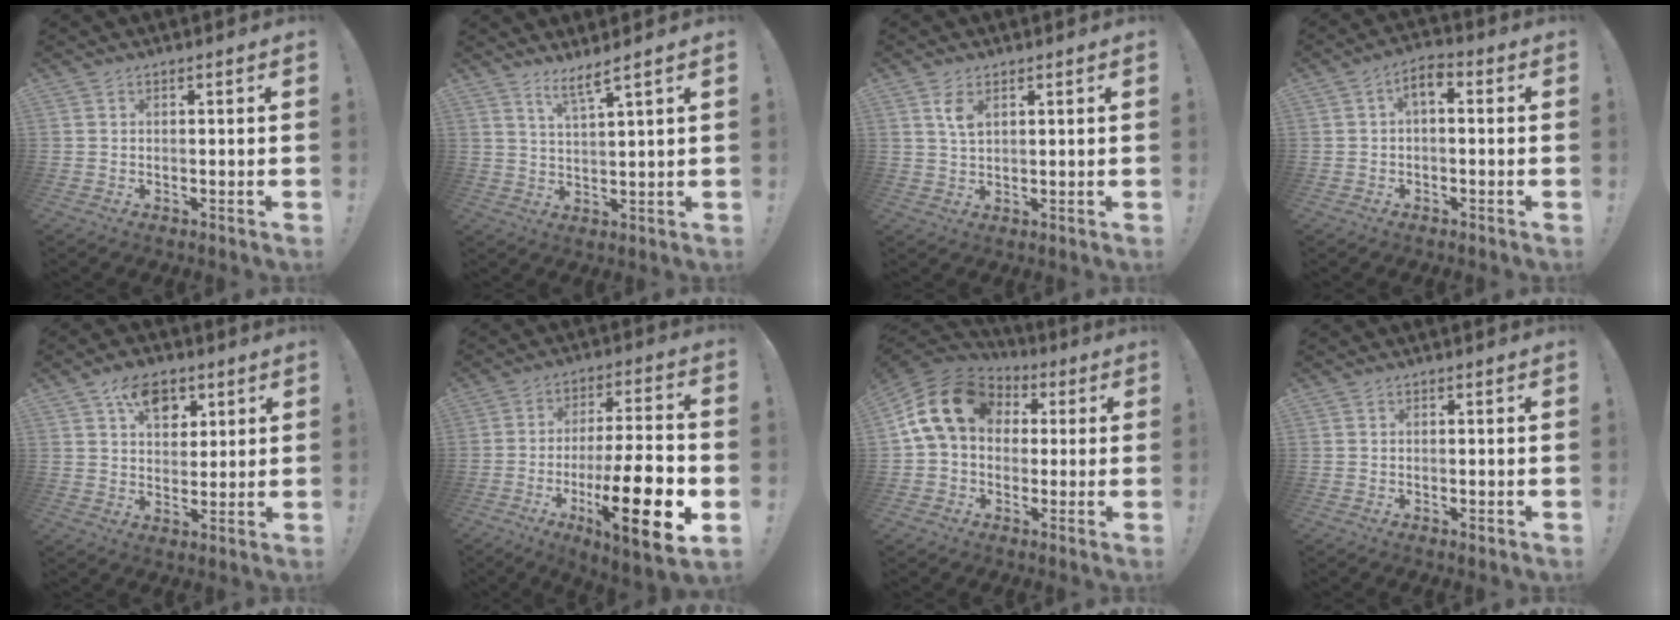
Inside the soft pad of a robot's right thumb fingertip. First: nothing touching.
{"total": 5.5, "force": [4.2, 0.1, 3.5], "torque": [-0.066, -0.022, 0.071]}
{"total": 4.2, "force": [2.2, 1.7, 3.1], "torque": [-0.050, -0.009, 0.037]}
{"total": 4.9, "force": [0.1, 2.3, 4.3], "torque": [-0.072, 0.004, 0.001]}
{"total": 11.6, "force": [5.1, 7.9, 6.8], "torque": [-0.092, -0.011, 0.092]}
{"total": 21.6, "force": [-7.3, 5.2, 19.7], "torque": [-0.306, 0.032, -0.104]}
{"total": 16.4, "force": [4.3, 12.2, 10.1], "torque": [-0.171, 0.000, 0.083]}
{"total": 0.6, "force": [-0.1, 0.2, 0.5], "torque": [-0.011, 0.000, 0.000]}